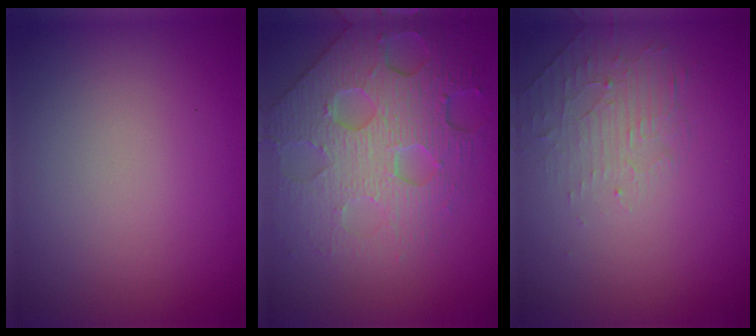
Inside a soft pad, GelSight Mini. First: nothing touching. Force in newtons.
{"total": 8.1, "press": 5.6, "slide": 5.9}
{"total": 1.9, "press": 0.6, "slide": 1.8}